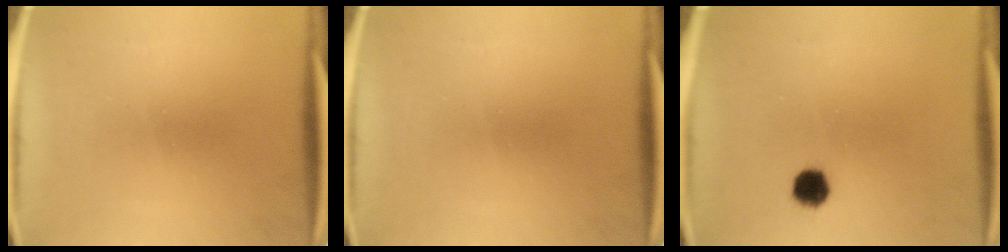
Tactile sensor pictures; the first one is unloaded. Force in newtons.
{"total": 0.0}
{"total": 4.2}